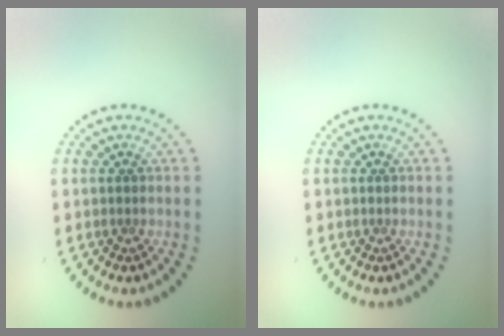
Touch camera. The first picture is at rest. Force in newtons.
{"total": 0.0}